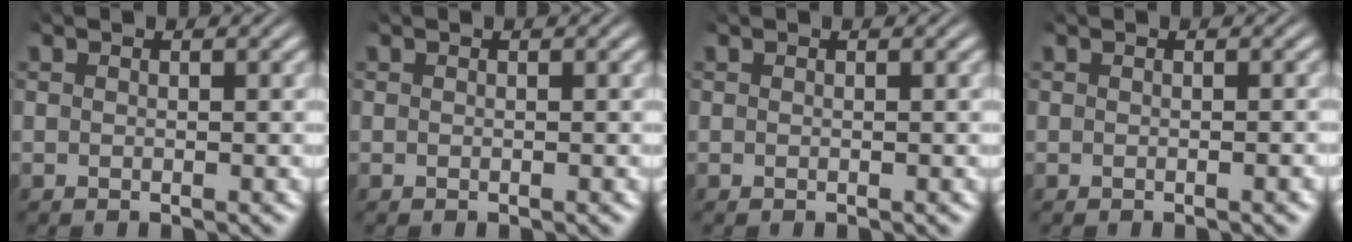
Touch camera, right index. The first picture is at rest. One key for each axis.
{"total": 0.0}
{"total": 0.0}
{"total": 0.0}